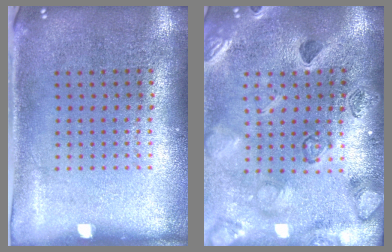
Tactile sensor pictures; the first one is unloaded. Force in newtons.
{"total": 2.3, "press": 2.3, "slide": 0.2}